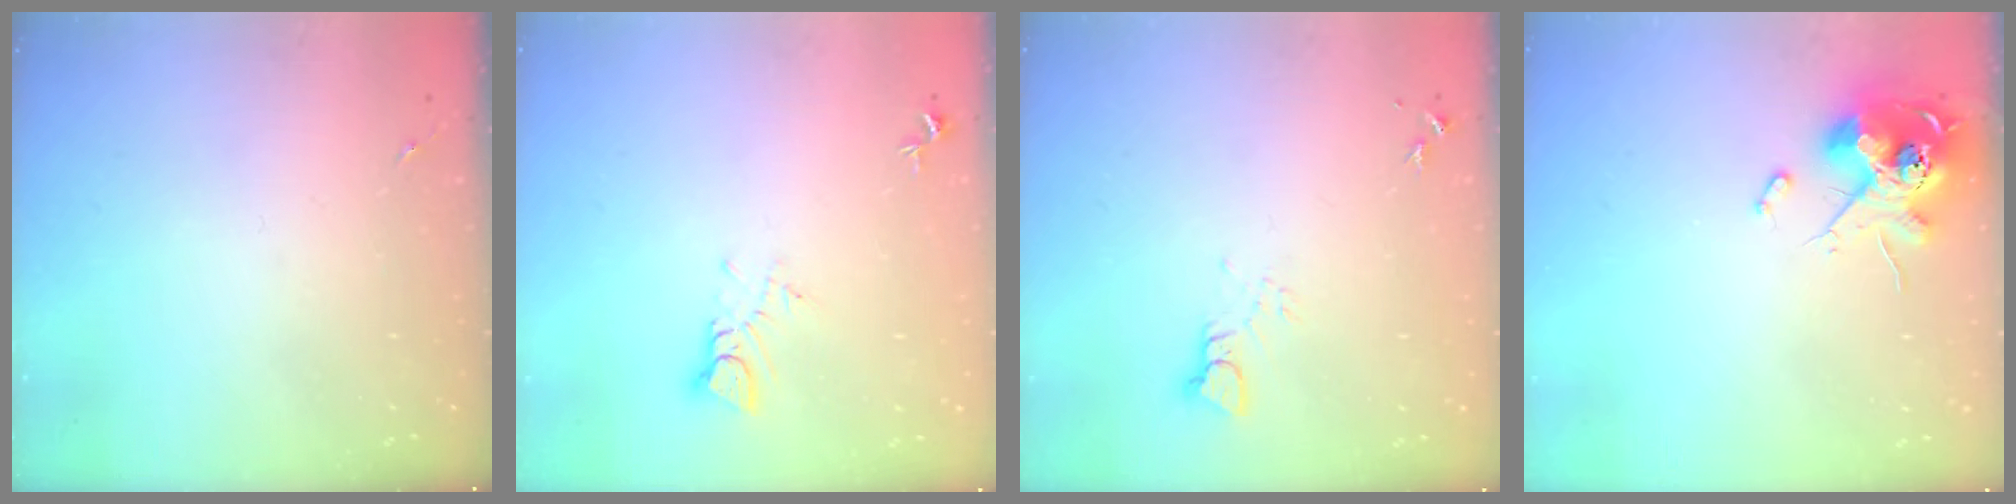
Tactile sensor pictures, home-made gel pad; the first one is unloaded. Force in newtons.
{"total": 4.2, "press": 4.2, "slide": 0.5}
{"total": 3.4, "press": 3.4, "slide": 0.3}
{"total": 14.0, "press": 13.9, "slide": 1.5}